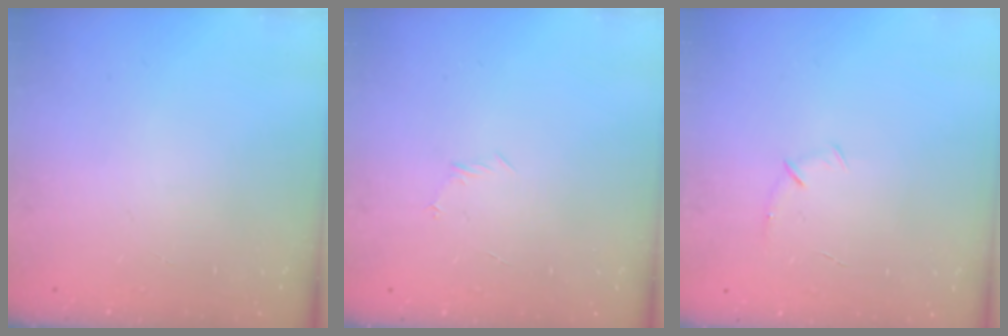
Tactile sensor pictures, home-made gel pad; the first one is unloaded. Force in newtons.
{"total": 3.6, "press": 3.5, "slide": 1.0}
{"total": 4.7, "press": 4.5, "slide": 1.2}